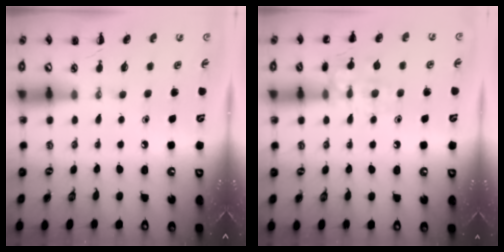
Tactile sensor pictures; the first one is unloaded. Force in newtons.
{"total": 12.0, "press": 11.9, "slide": 0.7}